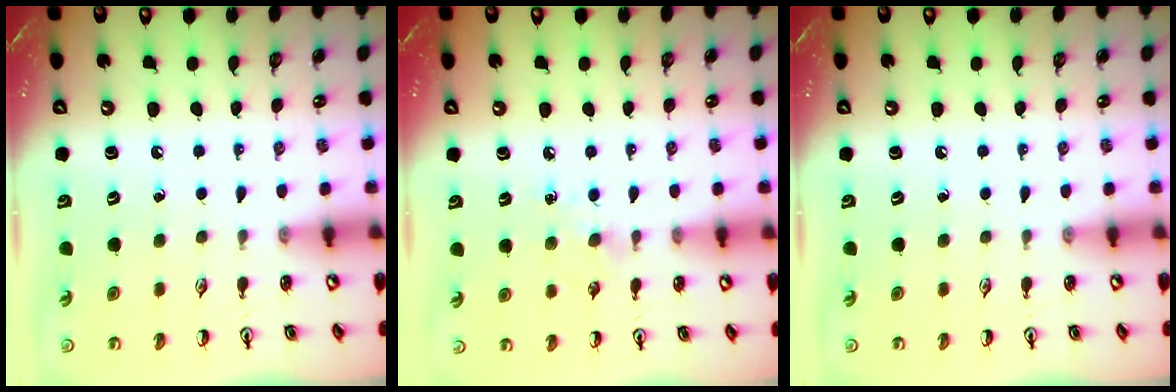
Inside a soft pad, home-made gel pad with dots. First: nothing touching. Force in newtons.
{"total": 5.5, "press": 5.5, "slide": 0.4}
{"total": 0.0}